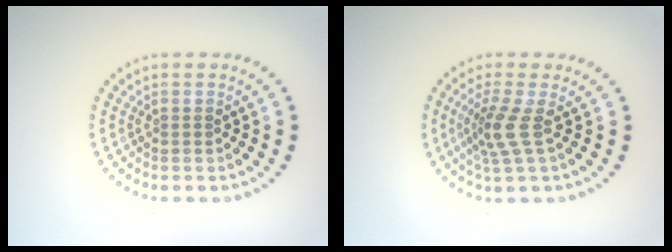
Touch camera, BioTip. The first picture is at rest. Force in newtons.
{"total": 2.7, "press": 1.9, "slide": 1.9}